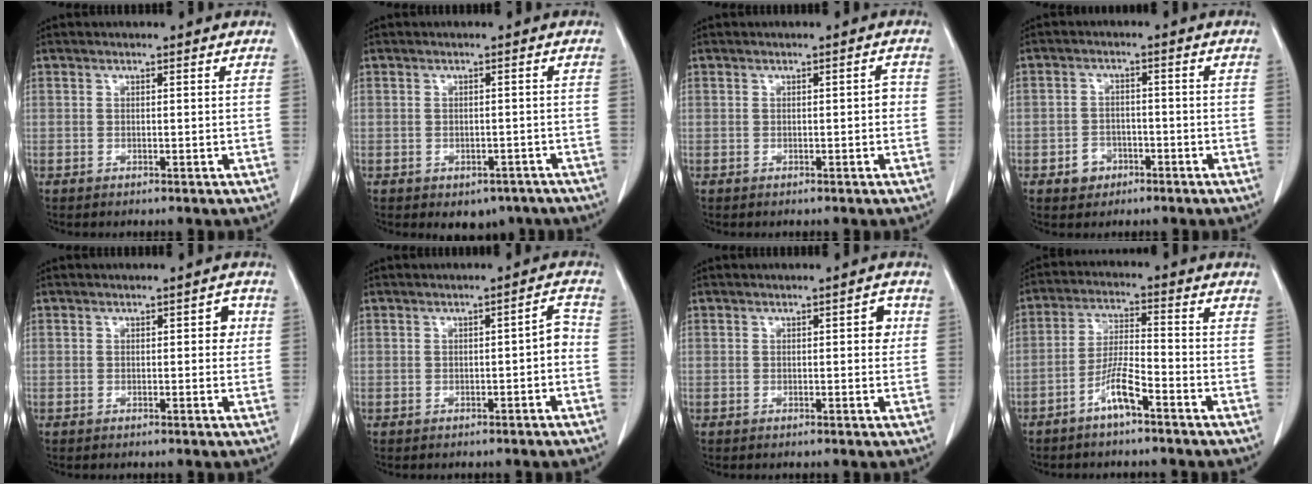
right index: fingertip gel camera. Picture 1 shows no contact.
{"total": 4.4, "force": [-3.2, 2.7, 1.2], "torque": [0.002, 0.007, -0.037]}
{"total": 1.2, "force": [-0.2, 0.5, 1.1], "torque": [-0.010, 0.004, -0.003]}
{"total": 3.5, "force": [-1.7, 3.0, 1.0], "torque": [-0.011, 0.009, -0.021]}
{"total": 2.4, "force": [0.4, 1.3, 1.9], "torque": [-0.019, 0.017, 0.005]}
{"total": 2.8, "force": [-0.8, 0.8, 2.6], "torque": [-0.031, 0.014, -0.010]}
{"total": 2.3, "force": [0.4, 0.9, 2.1], "torque": [-0.019, 0.006, 0.003]}
{"total": 5.9, "force": [-3.7, 0.6, 4.6], "torque": [-0.097, 0.004, -0.071]}